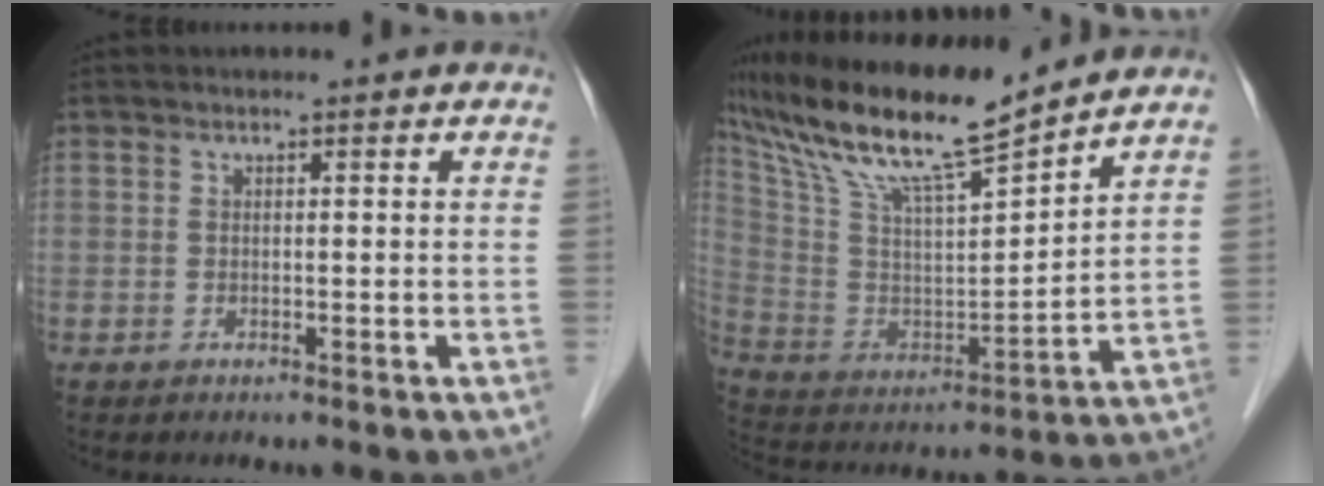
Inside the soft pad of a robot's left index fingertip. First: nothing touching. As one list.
[{"total": 17.9, "force": [14.9, 0.9, 10.0], "torque": [-0.194, 0.005, 0.278]}]